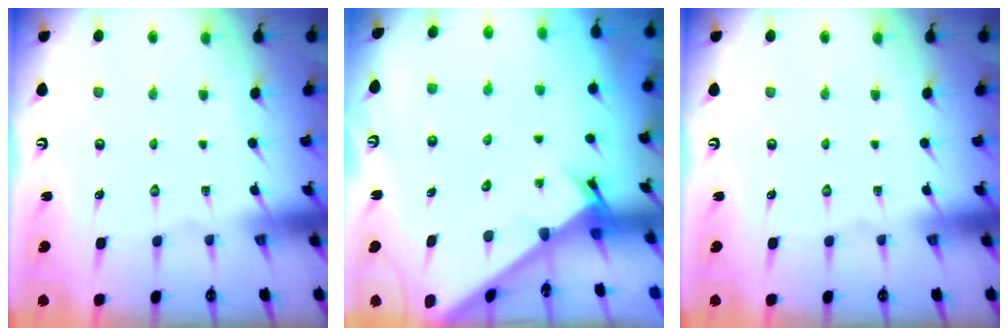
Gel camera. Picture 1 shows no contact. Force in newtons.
{"total": 2.6, "press": 2.6, "slide": 0.3}
{"total": 0.0}